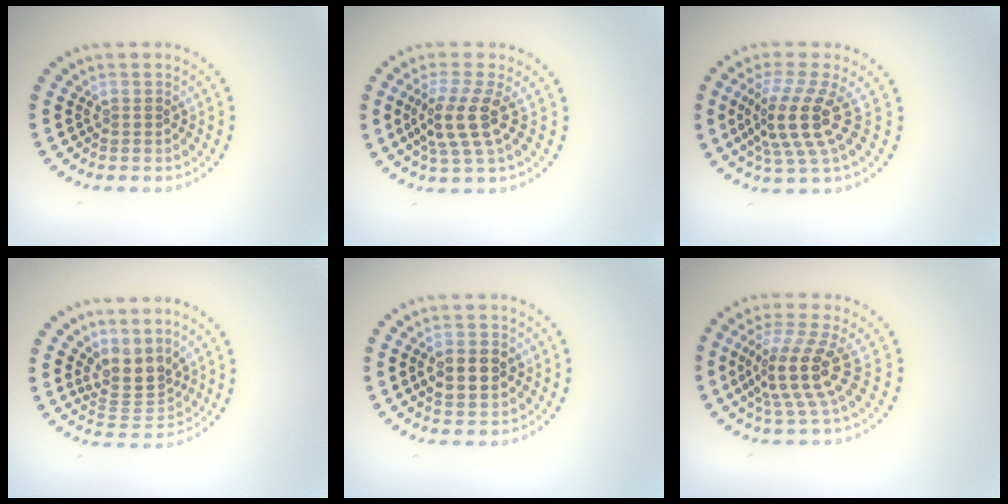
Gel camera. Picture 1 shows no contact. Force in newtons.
{"total": 3.7, "press": 3.1, "slide": 2.1}
{"total": 4.8, "press": 3.5, "slide": 3.3}
{"total": 3.2, "press": 2.4, "slide": 2.2}
{"total": 4.1, "press": 4.1, "slide": 0.3}
{"total": 4.6, "press": 3.6, "slide": 2.8}